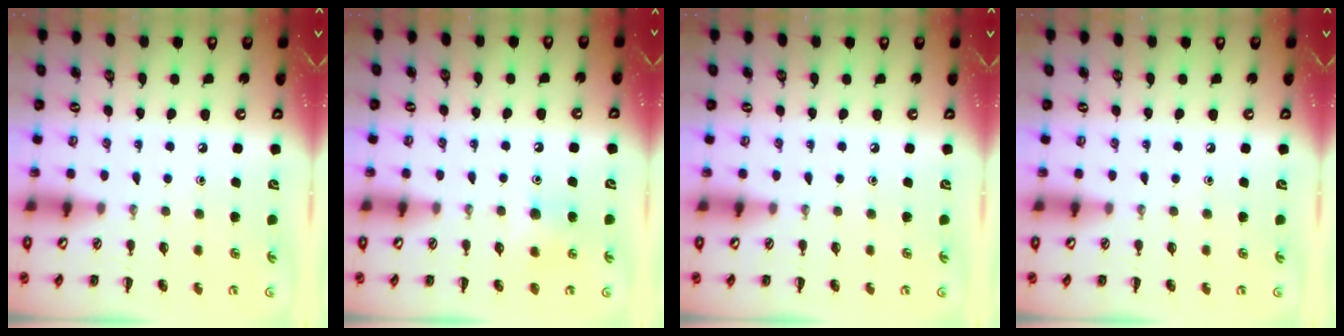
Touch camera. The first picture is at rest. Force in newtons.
{"total": 6.2, "press": 5.9, "slide": 1.9}
{"total": 0.0}
{"total": 0.0}